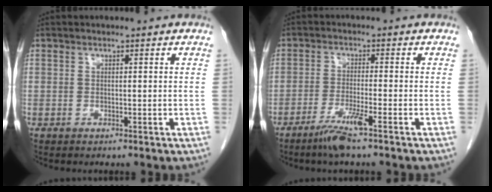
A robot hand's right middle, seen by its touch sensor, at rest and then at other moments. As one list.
[{"total": 4.8, "force": [-3.2, -0.4, 3.5], "torque": [-0.070, -0.010, -0.066]}]